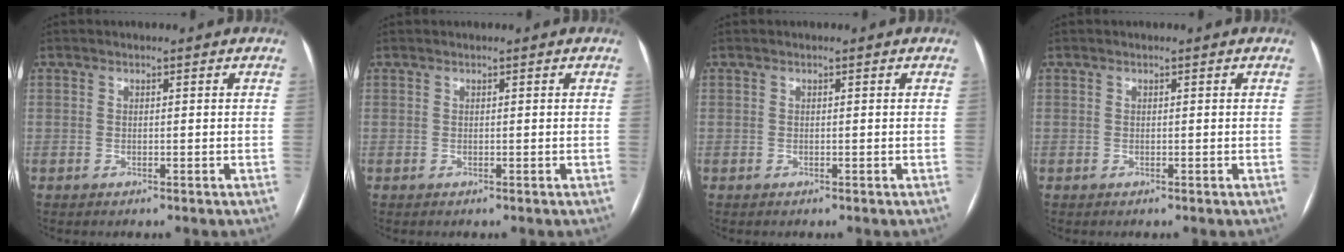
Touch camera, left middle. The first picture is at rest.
{"total": 0.0}
{"total": 0.0}
{"total": 0.0}